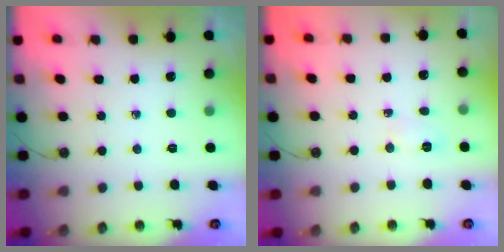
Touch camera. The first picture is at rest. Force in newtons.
{"total": 3.3, "press": 3.2, "slide": 0.9}